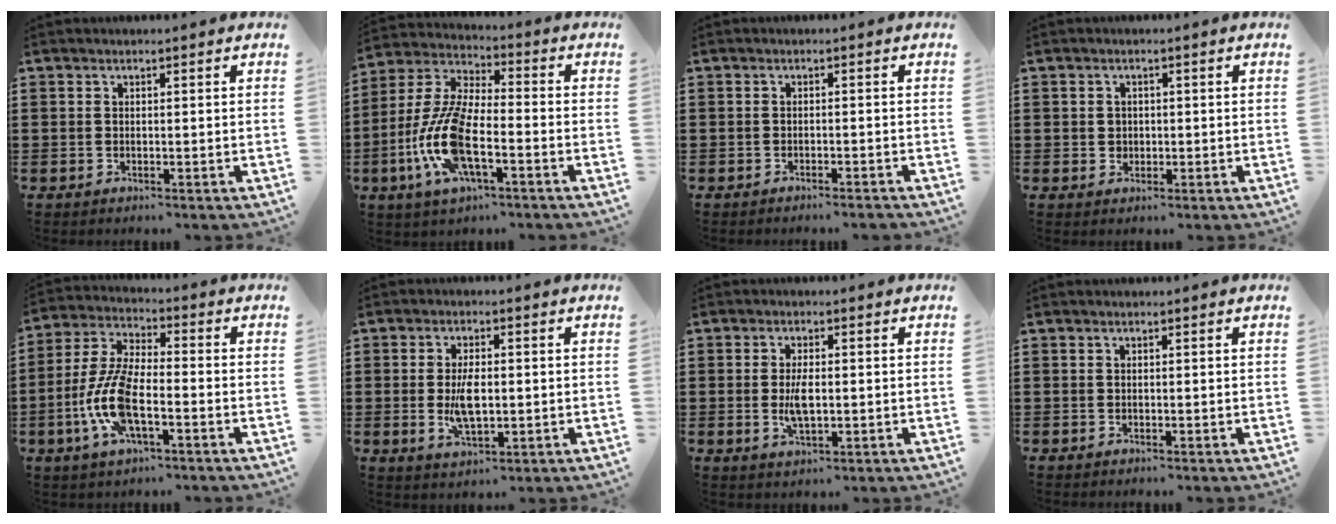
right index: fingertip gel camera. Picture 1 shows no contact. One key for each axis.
{"total": 12.3, "fx": -4.0, "fy": 4.3, "fz": 10.9, "tx": -0.261, "ty": -0.018, "tz": -0.082}
{"total": 1.1, "fx": -1.0, "fy": -0.1, "fz": 0.2, "tx": -0.006, "ty": 0.001, "tz": -0.021}
{"total": 1.6, "fx": 0.1, "fy": 1.6, "fz": 0.4, "tx": -0.012, "ty": 0.008, "tz": 0.000}
{"total": 10.4, "fx": -3.2, "fy": 3.8, "fz": 9.1, "tx": -0.213, "ty": -0.011, "tz": -0.063}
{"total": 5.7, "fx": -0.4, "fy": 2.6, "fz": 5.1, "tx": -0.098, "ty": -0.004, "tz": -0.011}
{"total": 4.3, "fx": -0.3, "fy": 1.8, "fz": 3.9, "tx": -0.087, "ty": -0.002, "tz": -0.010}
{"total": 0.0}